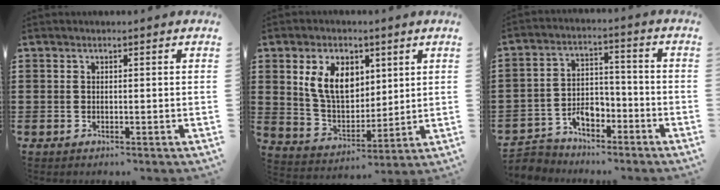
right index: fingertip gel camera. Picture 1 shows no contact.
{"total": 8.9, "force": [3.1, 5.9, 5.9], "torque": [-0.143, 0.009, 0.053]}
{"total": 4.6, "force": [-3.5, 2.7, 1.3], "torque": [-0.037, 0.009, -0.071]}